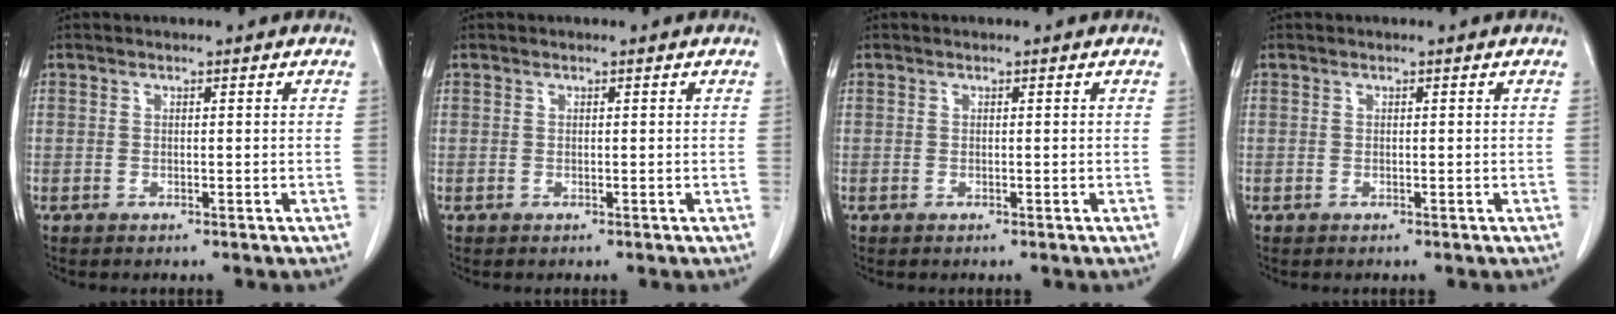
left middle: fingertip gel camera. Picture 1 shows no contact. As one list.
[{"total": 0.0}, {"total": 0.0}, {"total": 0.0}]